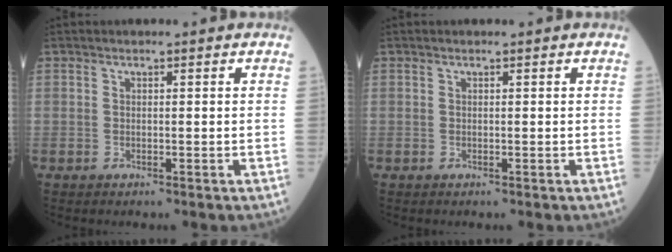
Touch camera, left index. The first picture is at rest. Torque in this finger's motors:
{"motor_torque": [-0.37, 0.56, 0.00, 0.00]}